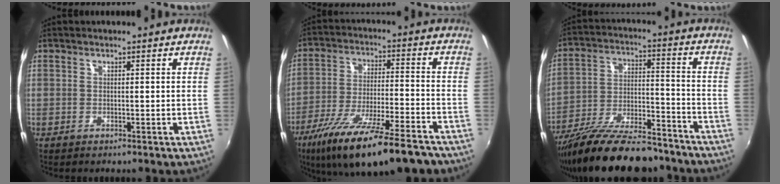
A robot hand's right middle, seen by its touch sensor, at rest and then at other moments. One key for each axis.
{"total": 21.4, "fx": -16.0, "fy": 4.3, "fz": 13.6, "tx": -0.246, "ty": -0.048, "tz": -0.254}
{"total": 21.4, "fx": -17.2, "fy": 6.1, "fz": 11.2, "tx": -0.204, "ty": -0.025, "tz": -0.264}